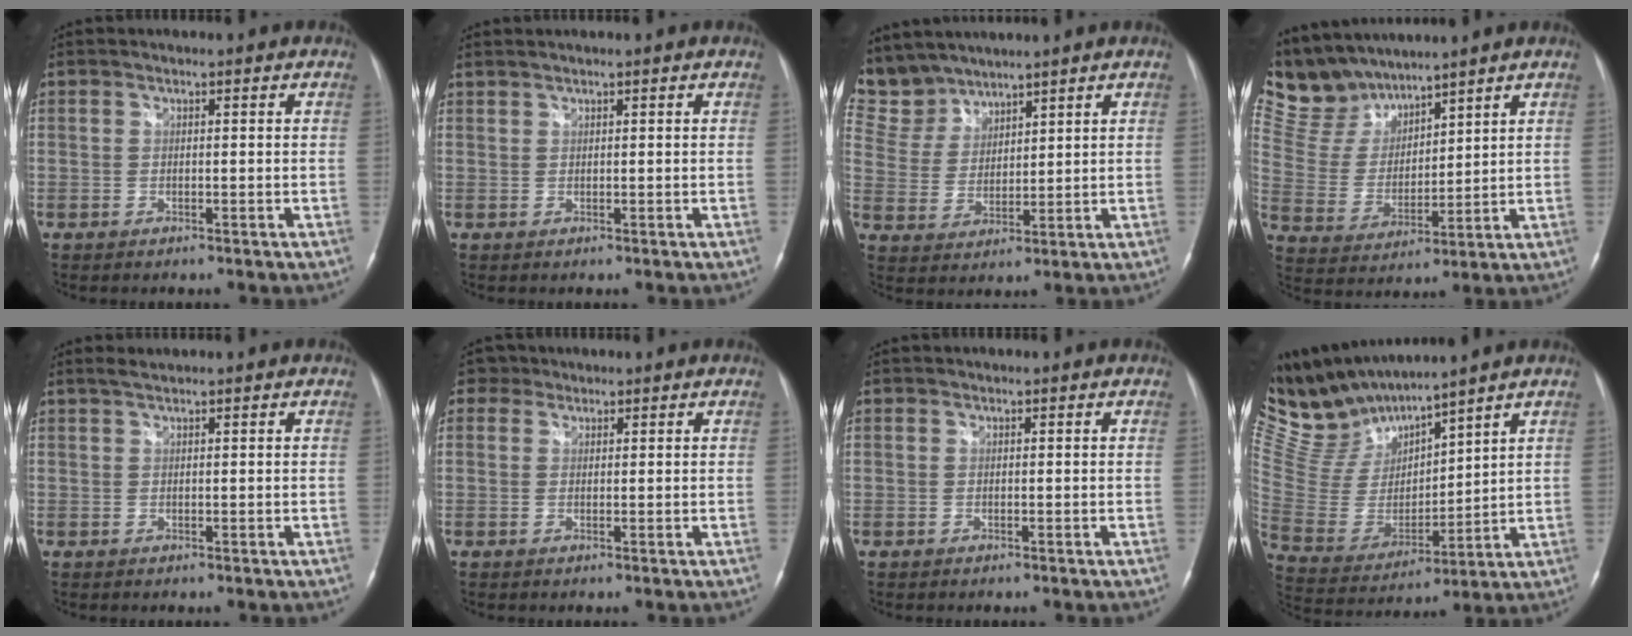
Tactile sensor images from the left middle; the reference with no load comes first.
{"total": 0.7, "force": [0.7, 0.0, 0.1], "torque": [-0.006, 0.007, 0.020]}
{"total": 8.1, "force": [7.6, 2.7, -0.1], "torque": [-0.010, 0.013, 0.171]}
{"total": 9.7, "force": [9.2, 2.9, 1.1], "torque": [-0.046, 0.018, 0.200]}
{"total": 1.0, "force": [1.0, 0.0, 0.4], "torque": [-0.011, 0.006, 0.023]}
{"total": 2.3, "force": [1.4, 1.8, 0.1], "torque": [0.002, 0.007, 0.020]}
{"total": 0.0}
{"total": 13.4, "force": [12.8, 1.6, 3.5], "torque": [-0.099, 0.005, 0.273]}